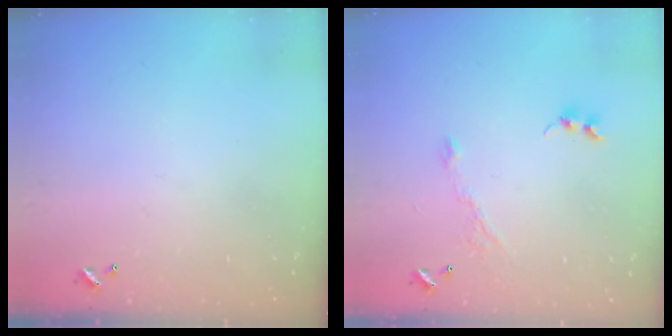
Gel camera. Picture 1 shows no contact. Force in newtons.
{"total": 4.3, "press": 4.2, "slide": 0.5}